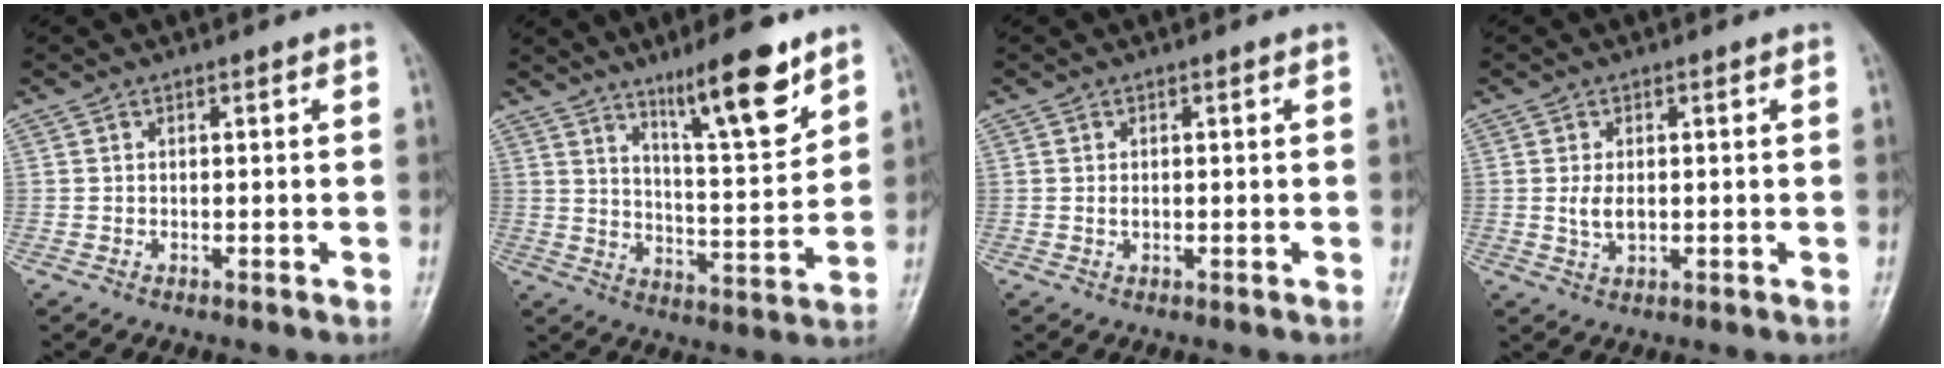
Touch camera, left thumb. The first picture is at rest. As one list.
[{"total": 13.0, "force": [8.7, 2.5, 9.4], "torque": [-0.130, -0.060, 0.145]}, {"total": 0.9, "force": [0.1, 0.6, 0.7], "torque": [-0.012, 0.000, 0.002]}, {"total": 3.3, "force": [0.1, 1.9, 2.7], "torque": [-0.052, -0.005, 0.005]}]